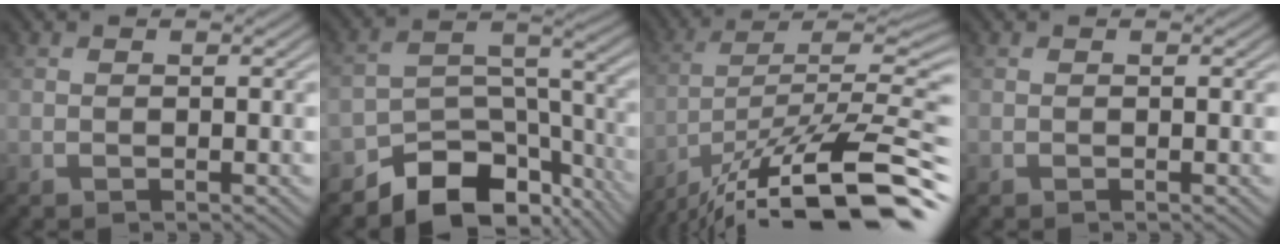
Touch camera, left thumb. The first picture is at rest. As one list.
[{"total": 11.3, "force": [-8.3, 5.6, 5.2], "torque": [-0.070, -0.013, -0.146]}, {"total": 16.6, "force": [-11.4, 4.3, 11.3], "torque": [-0.187, 0.002, -0.188]}, {"total": 0.0}]